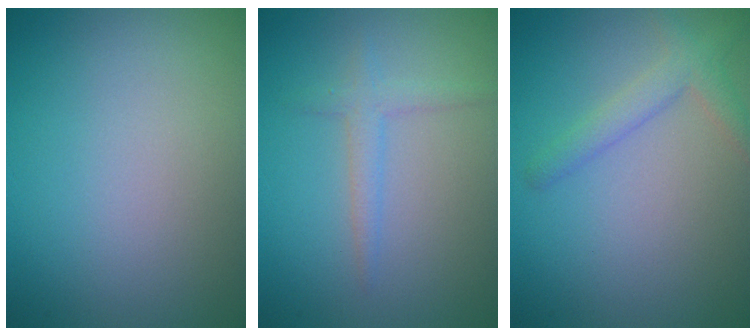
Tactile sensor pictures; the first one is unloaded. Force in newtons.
{"total": 1.7, "press": 1.7, "slide": 0.1}
{"total": 2.4, "press": 2.4, "slide": 0.2}